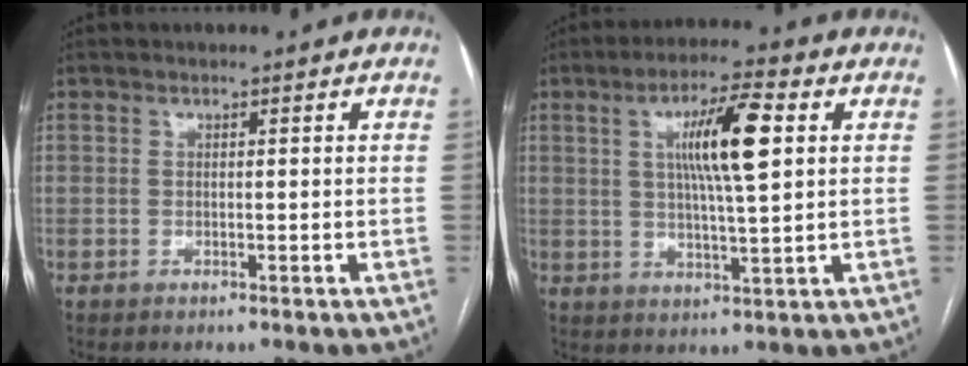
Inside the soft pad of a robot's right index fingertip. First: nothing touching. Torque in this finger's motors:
{"motor_torque": [0.56, 0.03, 0.31, 0.14]}